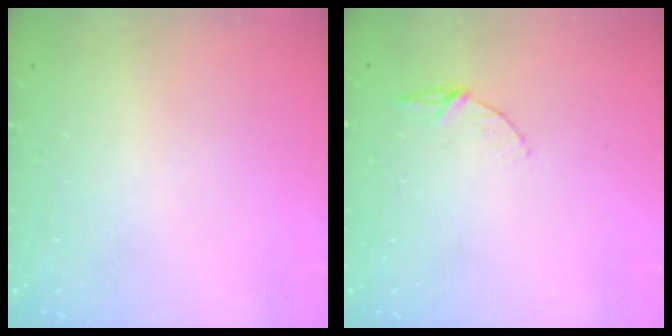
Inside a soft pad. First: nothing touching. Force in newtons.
{"total": 5.2, "press": 5.1, "slide": 0.5}